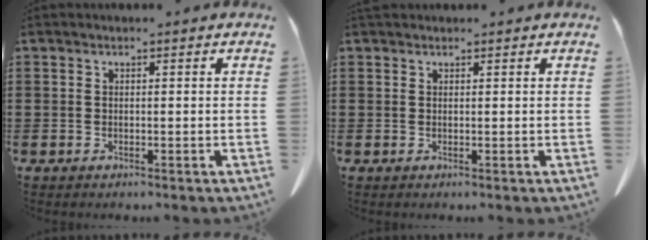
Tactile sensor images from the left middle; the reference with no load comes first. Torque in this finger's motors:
{"motor_torque": [0.52, -0.42, 0.11, 0.07]}